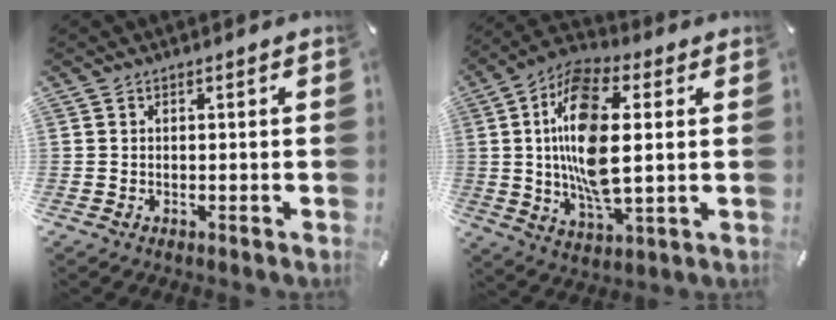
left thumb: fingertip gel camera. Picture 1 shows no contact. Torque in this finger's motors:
{"motor_torque": [0.46, 1.08, 1.43, 0.69, 0.22]}